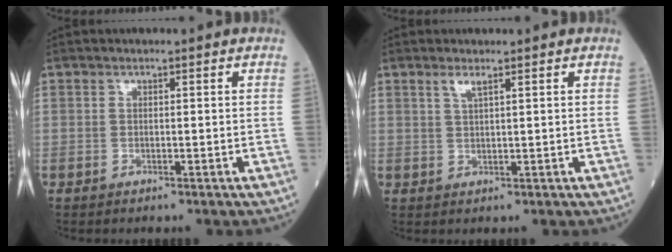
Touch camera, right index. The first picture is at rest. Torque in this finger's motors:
{"motor_torque": [-0.05, 0.01, -0.01, 0.01]}